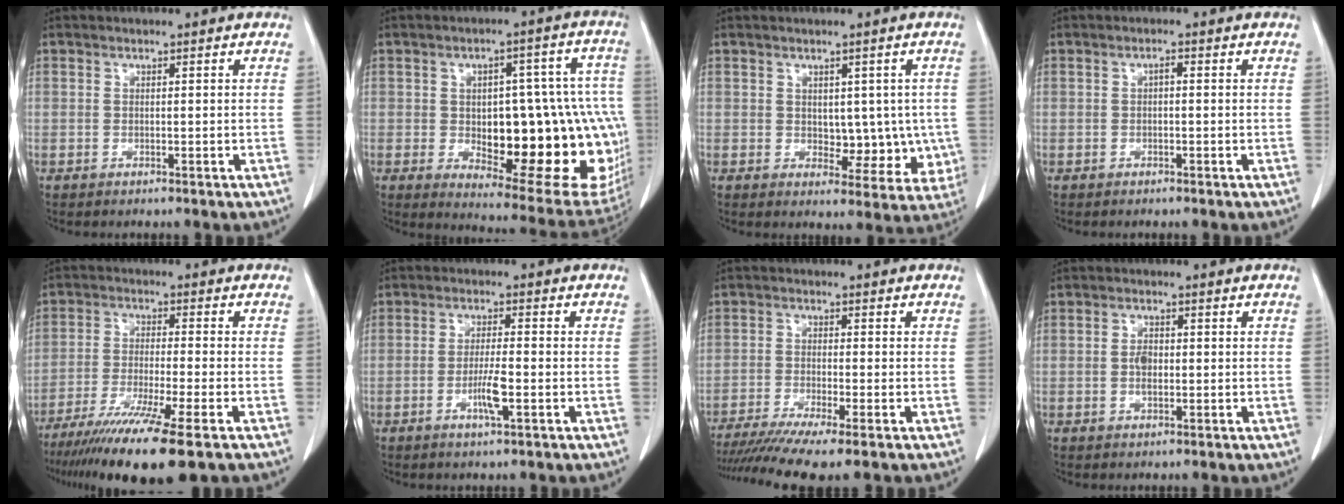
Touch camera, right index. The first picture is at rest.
{"total": 25.3, "force": [-3.7, 9.5, 23.1], "torque": [-0.219, 0.025, -0.019]}
{"total": 7.0, "force": [0.0, 4.4, 5.4], "torque": [-0.043, 0.005, 0.012]}
{"total": 0.9, "force": [0.0, 0.3, 0.8], "torque": [-0.015, 0.003, -0.001]}
{"total": 13.9, "force": [-9.7, -0.4, 10.0], "torque": [-0.180, -0.044, -0.160]}
{"total": 2.9, "force": [-1.0, 0.0, 2.7], "torque": [-0.053, -0.003, -0.020]}
{"total": 10.6, "force": [-8.4, -0.5, 6.4], "torque": [-0.096, -0.019, -0.132]}
{"total": 2.3, "force": [-0.2, 1.2, 1.9], "torque": [-0.036, 0.003, -0.003]}